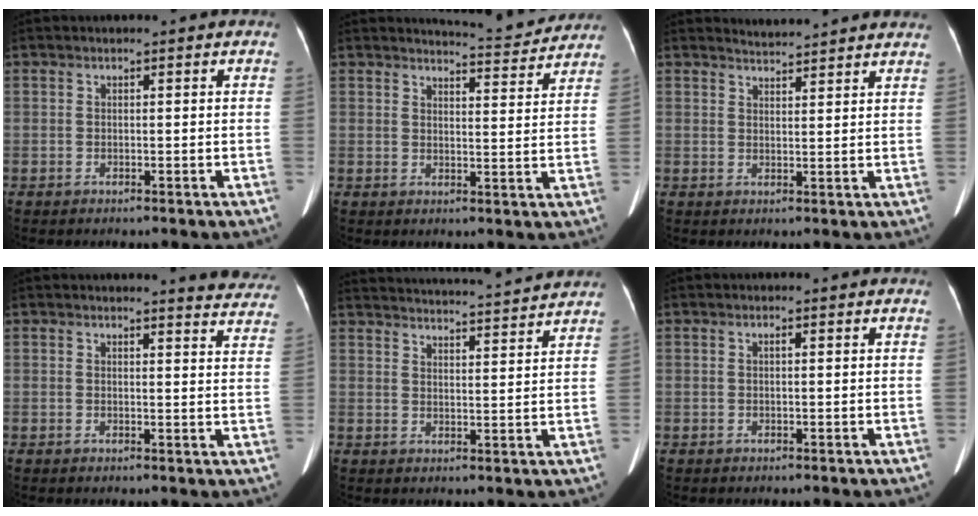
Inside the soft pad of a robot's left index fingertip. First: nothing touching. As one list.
[{"total": 7.1, "force": [7.0, 0.2, 0.5], "torque": [-0.015, -0.012, 0.085]}, {"total": 6.3, "force": [6.3, 0.1, 0.9], "torque": [-0.018, 0.012, 0.068]}, {"total": 8.6, "force": [8.5, 0.8, 1.2], "torque": [0.012, -0.051, 0.062]}, {"total": 19.2, "force": [18.5, 0.5, 5.2], "torque": [-0.086, 0.007, 0.250]}, {"total": 0.7, "force": [0.2, 0.0, 0.6], "torque": [-0.015, -0.002, 0.004]}]